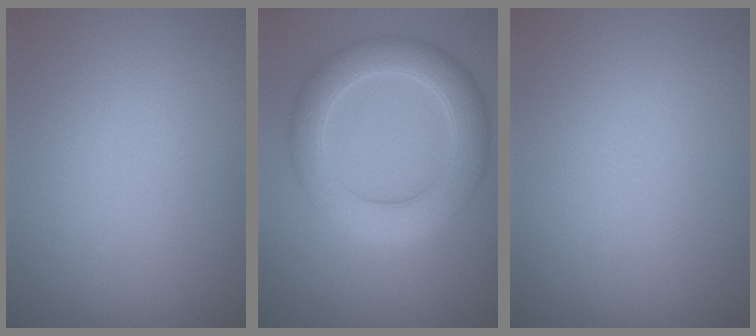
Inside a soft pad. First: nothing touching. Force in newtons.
{"total": 6.0, "press": 6.0, "slide": 0.5}
{"total": 0.0}